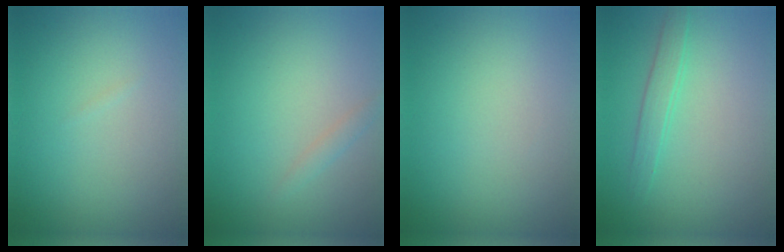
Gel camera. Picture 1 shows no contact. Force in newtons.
{"total": 0.9, "press": 0.9, "slide": 0.0}
{"total": 0.0}
{"total": 1.7, "press": 1.7, "slide": 0.0}